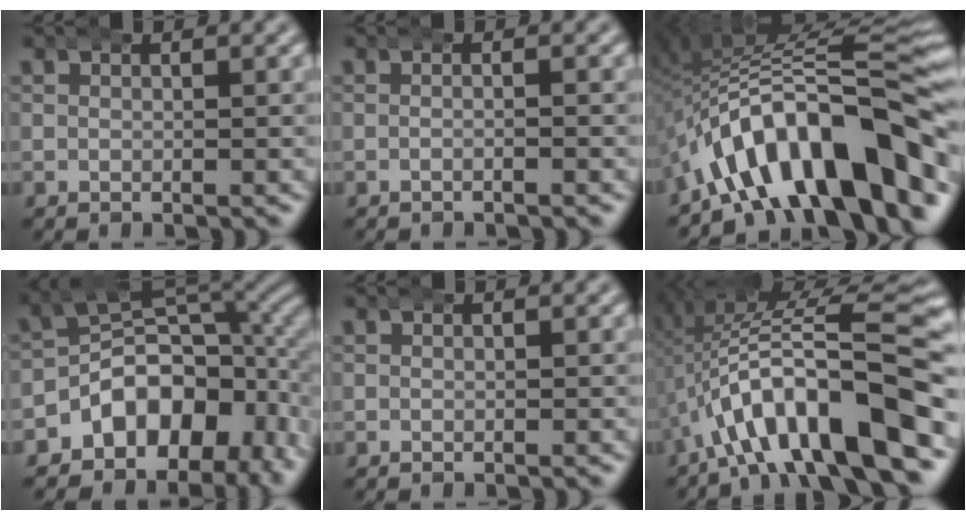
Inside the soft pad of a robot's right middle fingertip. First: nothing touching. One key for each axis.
{"total": 0.9, "fx": -0.6, "fy": -0.1, "fz": 0.6, "tx": -0.005, "ty": 0.004, "tz": -0.017}
{"total": 15.9, "fx": -4.2, "fy": 8.0, "fz": 13.0, "tx": -0.220, "ty": -0.003, "tz": -0.063}
{"total": 11.3, "fx": -1.9, "fy": 8.1, "fz": 7.6, "tx": -0.125, "ty": -0.015, "tz": -0.030}
{"total": 0.0}
{"total": 13.0, "fx": -2.2, "fy": 5.9, "fz": 11.4, "tx": -0.189, "ty": -0.002, "tz": -0.025}